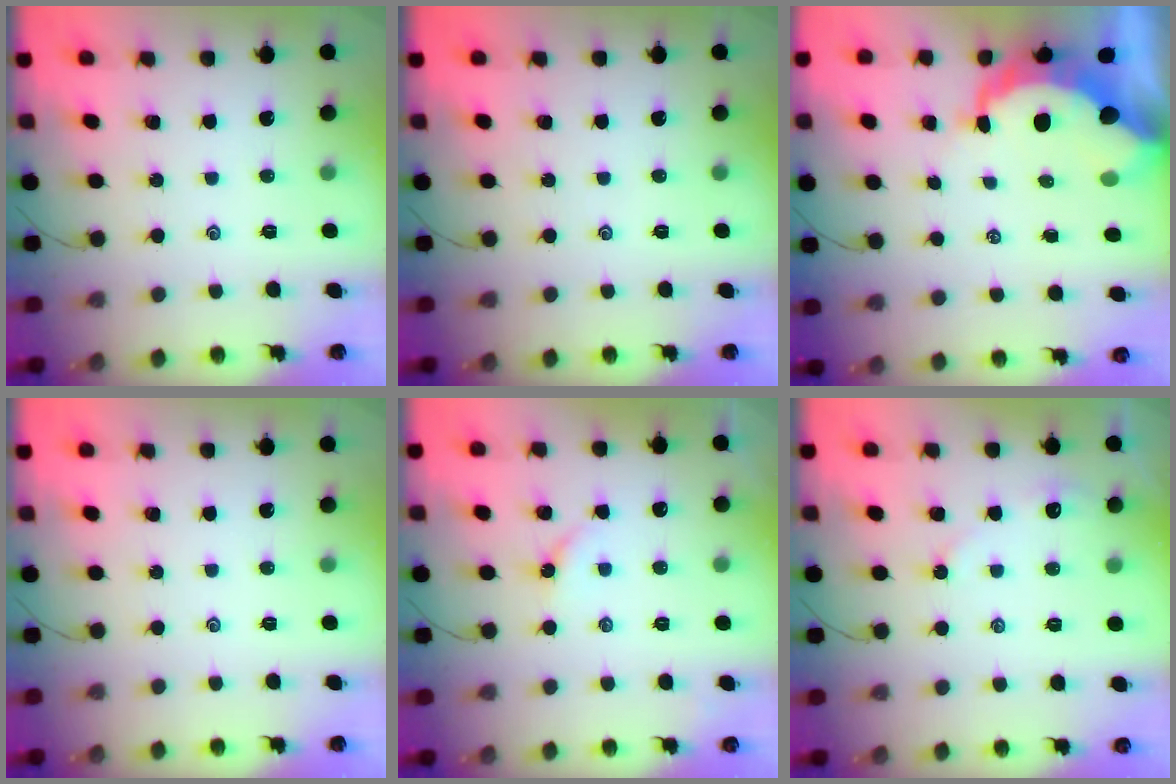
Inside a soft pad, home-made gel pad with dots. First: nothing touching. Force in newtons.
{"total": 0.0}
{"total": 10.5, "press": 10.4, "slide": 1.4}
{"total": 0.0}
{"total": 2.7, "press": 2.7, "slide": 0.5}
{"total": 2.9, "press": 2.9, "slide": 0.5}